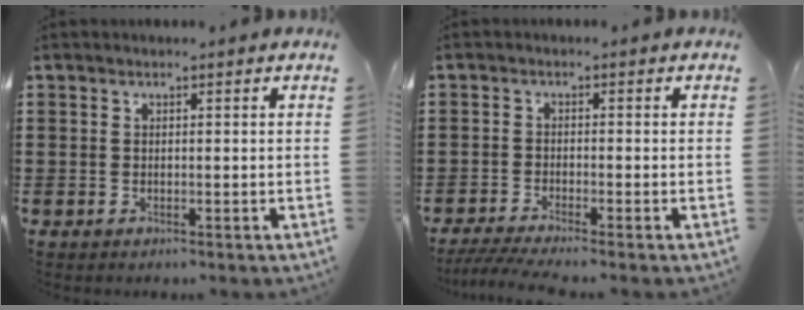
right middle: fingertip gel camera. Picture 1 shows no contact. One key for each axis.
{"total": 2.6, "fx": -2.1, "fy": -0.2, "fz": 1.5, "tx": -0.033, "ty": -0.007, "tz": -0.041}